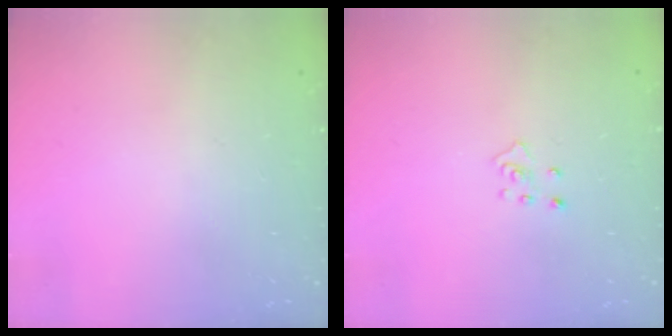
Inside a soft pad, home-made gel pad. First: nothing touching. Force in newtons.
{"total": 3.7, "press": 3.6, "slide": 0.4}